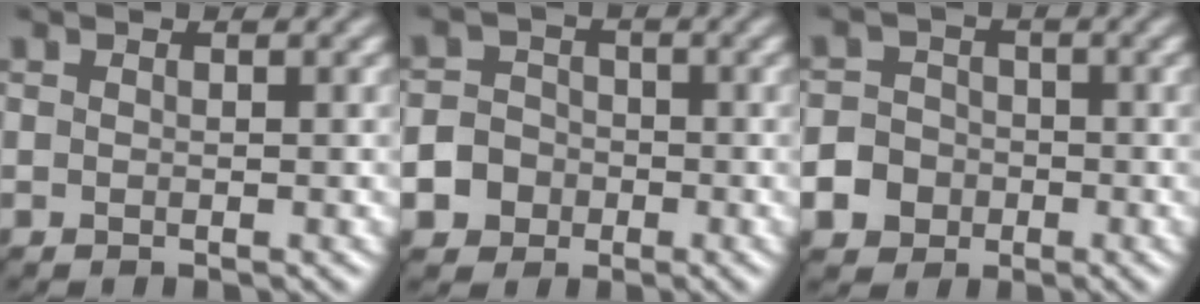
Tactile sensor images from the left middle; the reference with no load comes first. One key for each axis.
{"total": 5.8, "fx": -3.0, "fy": 4.9, "fz": 0.8, "tx": -0.007, "ty": -0.007, "tz": -0.072}
{"total": 6.3, "fx": -3.4, "fy": 5.3, "fz": 1.0, "tx": -0.018, "ty": -0.013, "tz": -0.079}